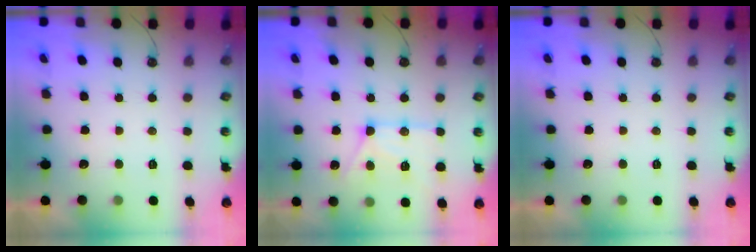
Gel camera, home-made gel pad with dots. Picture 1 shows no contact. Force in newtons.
{"total": 12.9, "press": 12.9, "slide": 1.2}
{"total": 0.0}